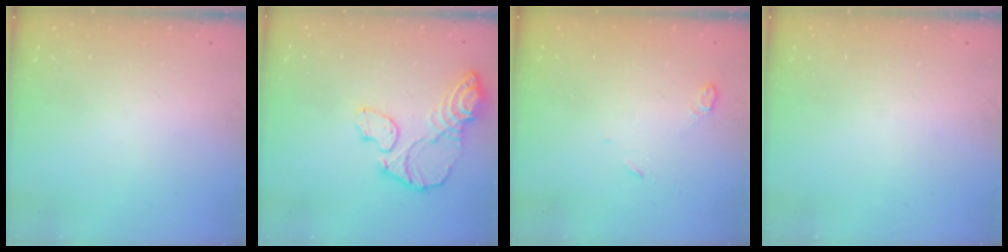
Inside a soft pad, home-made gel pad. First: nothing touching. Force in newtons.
{"total": 11.9, "press": 11.9, "slide": 1.0}
{"total": 3.8, "press": 3.8, "slide": 0.6}
{"total": 0.0}